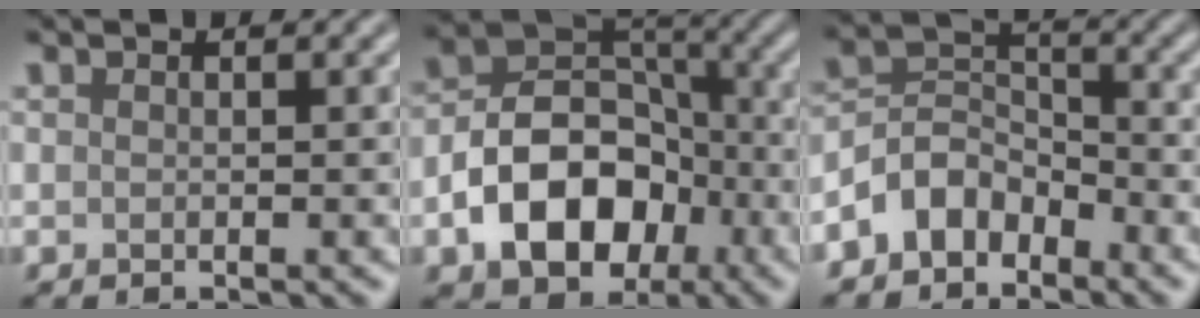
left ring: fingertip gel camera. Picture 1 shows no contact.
{"total": 9.2, "force": [-3.4, 6.4, 5.6], "torque": [-0.089, 0.001, -0.068]}
{"total": 4.4, "force": [-3.0, 2.8, 1.6], "torque": [-0.025, 0.008, -0.066]}